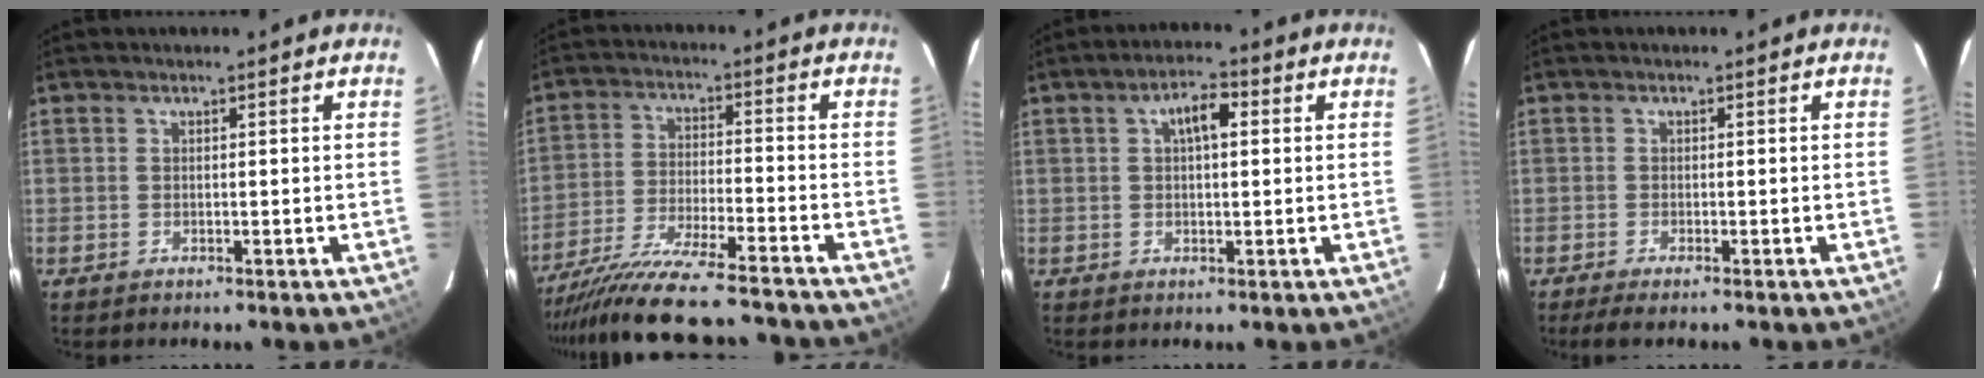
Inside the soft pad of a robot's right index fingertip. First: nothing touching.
{"total": 20.4, "force": [-18.4, 1.7, 8.6], "torque": [-0.173, -0.048, -0.293]}
{"total": 4.7, "force": [1.3, 2.1, 4.1], "torque": [-0.069, 0.017, 0.023]}
{"total": 2.9, "force": [-2.3, 0.1, 1.6], "torque": [-0.039, -0.011, -0.042]}